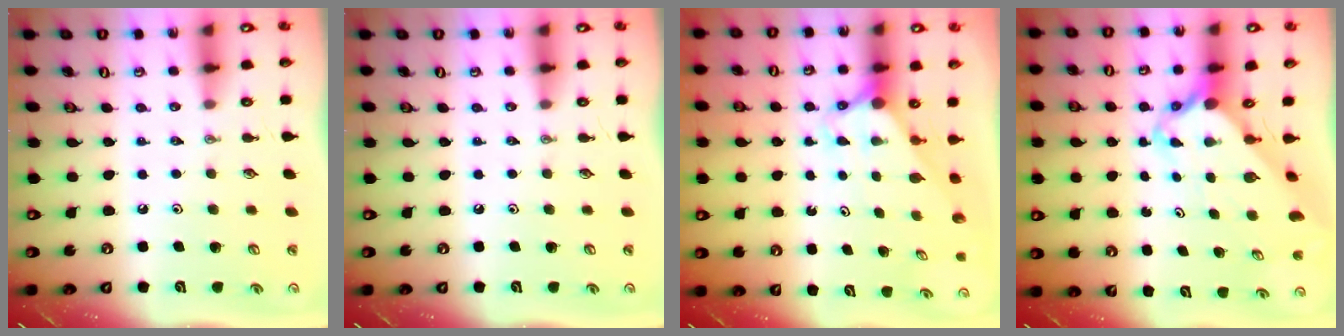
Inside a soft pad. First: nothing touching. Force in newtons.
{"total": 0.0}
{"total": 2.9, "press": 2.9, "slide": 0.0}
{"total": 4.4, "press": 4.4, "slide": 0.5}